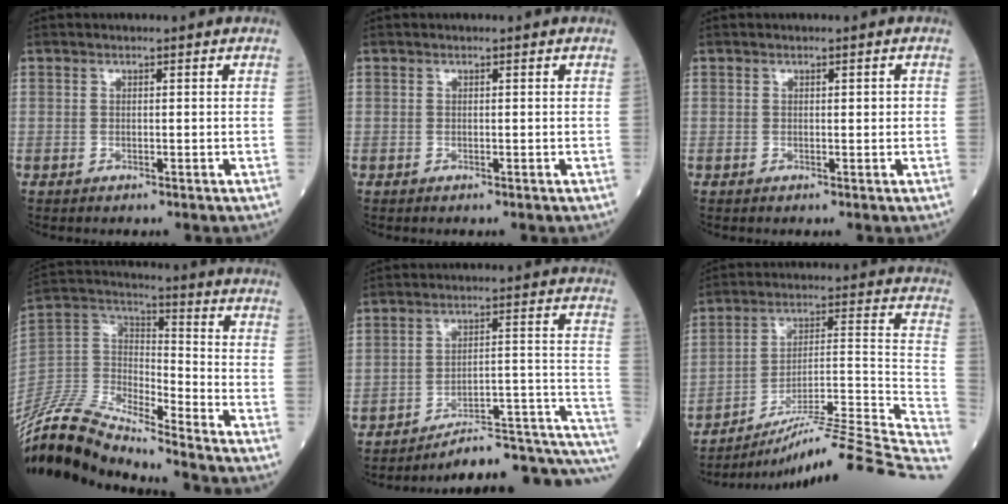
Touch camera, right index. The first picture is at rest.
{"total": 0.0}
{"total": 0.8, "force": [0.1, 0.3, 0.7], "torque": [-0.008, 0.001, 0.001]}
{"total": 14.6, "force": [-13.1, 1.6, 6.2], "torque": [-0.134, 0.025, -0.256]}
{"total": 13.5, "force": [-9.7, 3.6, 8.6], "torque": [-0.074, 0.076, -0.124]}
{"total": 25.9, "force": [-21.4, -0.8, 14.6], "torque": [-0.147, -0.003, -0.319]}